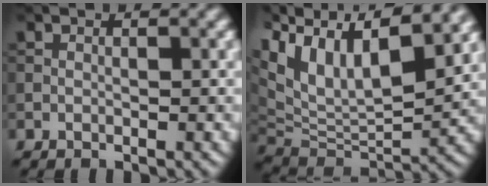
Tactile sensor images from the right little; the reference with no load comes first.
{"total": 13.3, "force": [6.6, 6.2, 9.8], "torque": [-0.199, 0.031, 0.115]}